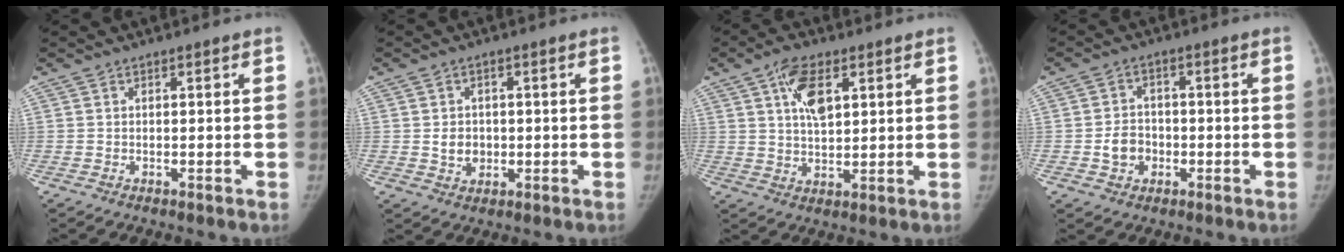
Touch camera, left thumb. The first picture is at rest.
{"total": 4.1, "force": [-0.1, 3.4, 2.3], "torque": [-0.024, 0.000, 0.004]}
{"total": 8.2, "force": [3.4, 4.1, 6.2], "torque": [-0.096, -0.011, 0.062]}
{"total": 5.4, "force": [-1.4, 4.5, 2.6], "torque": [-0.028, 0.015, -0.026]}